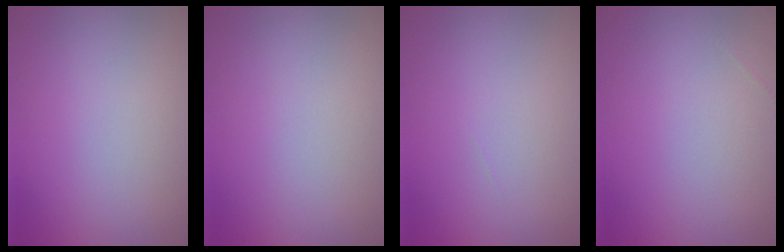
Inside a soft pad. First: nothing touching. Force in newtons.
{"total": 0.0}
{"total": 0.0}
{"total": 0.0}